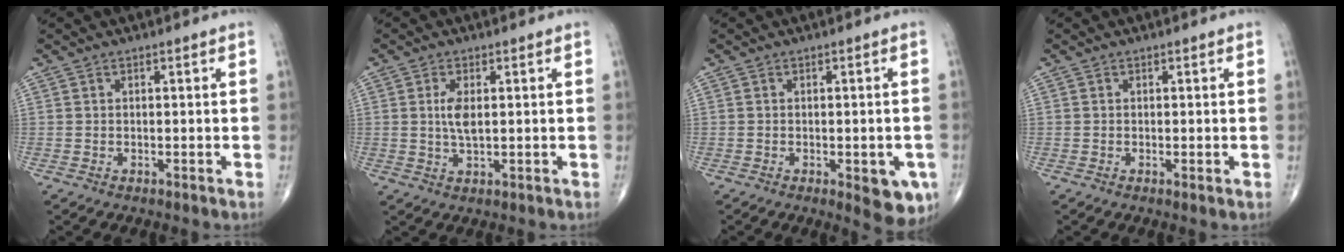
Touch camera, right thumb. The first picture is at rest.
{"total": 3.8, "force": [0.6, 1.5, 3.4], "torque": [-0.072, -0.009, 0.014]}
{"total": 7.0, "force": [-2.5, 2.7, 6.0], "torque": [-0.051, -0.005, -0.024]}
{"total": 0.6, "force": [-0.1, 0.1, 0.6], "torque": [-0.012, -0.003, -0.002]}